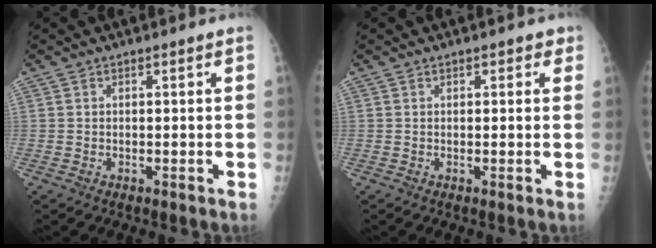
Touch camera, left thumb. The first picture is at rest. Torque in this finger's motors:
{"motor_torque": [-0.20, 0.06, -0.35, -0.28, 0.02]}